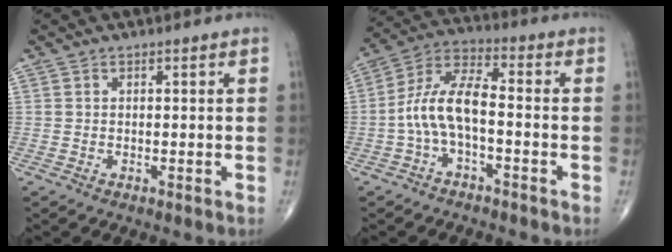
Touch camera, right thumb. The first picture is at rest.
{"total": 9.7, "force": [-2.2, 4.0, 8.5], "torque": [-0.172, 0.045, -0.050]}